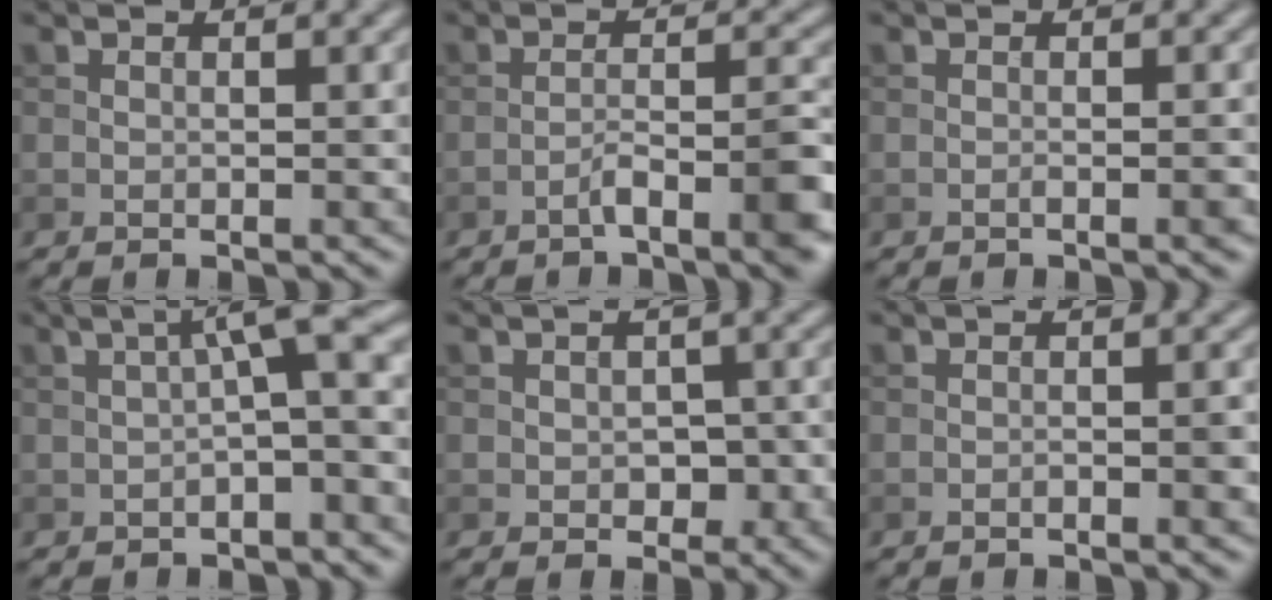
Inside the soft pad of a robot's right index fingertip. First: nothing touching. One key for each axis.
{"total": 4.5, "fx": -2.7, "fy": 0.8, "fz": 3.5, "tx": -0.054, "ty": 0.009, "tz": -0.049}
{"total": 1.3, "fx": -0.5, "fy": 0.2, "fz": 1.1, "tx": -0.013, "ty": 0.001, "tz": -0.012}
{"total": 5.1, "fx": 0.6, "fy": 0.8, "fz": 5.0, "tx": -0.074, "ty": 0.021, "tz": 0.000}
{"total": 2.4, "fx": -0.5, "fy": 1.7, "fz": 1.6, "tx": -0.021, "ty": -0.005, "tz": -0.005}
{"total": 1.5, "fx": -0.7, "fy": 0.3, "fz": 1.2, "tx": -0.017, "ty": 0.002, "tz": -0.013}